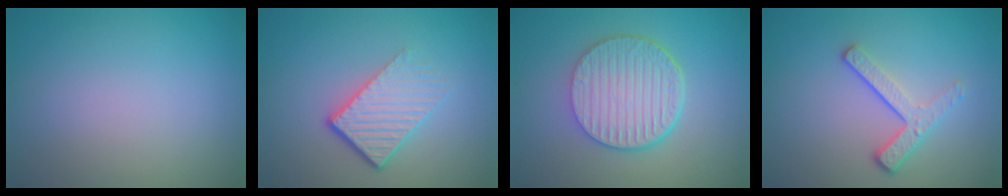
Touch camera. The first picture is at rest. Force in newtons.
{"total": 4.7, "press": 2.9, "slide": 3.8}
{"total": 6.6, "press": 4.8, "slide": 4.6}
{"total": 3.3, "press": 2.3, "slide": 2.3}